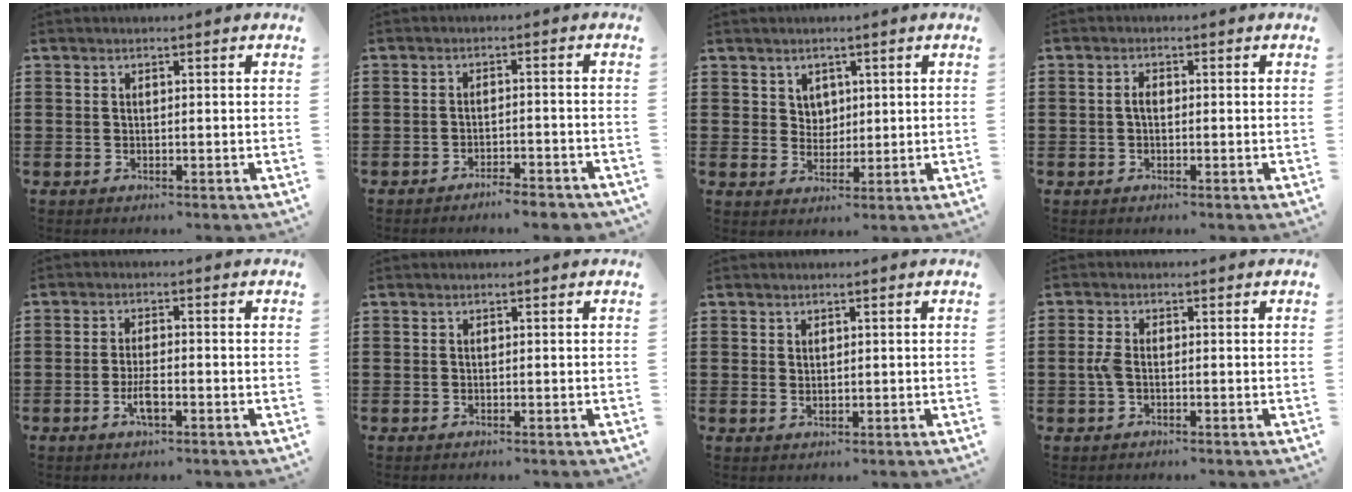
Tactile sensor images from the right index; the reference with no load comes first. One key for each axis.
{"total": 3.0, "fx": -2.9, "fy": 0.0, "fz": 0.6, "tx": -0.011, "ty": 0.002, "tz": -0.060}
{"total": 3.1, "fx": 1.9, "fy": 2.4, "fz": 0.4, "tx": -0.017, "ty": 0.010, "tz": 0.035}
{"total": 1.3, "fx": -0.2, "fy": 0.7, "fz": 1.1, "tx": -0.020, "ty": 0.002, "tz": -0.003}
{"total": 3.7, "fx": -1.4, "fy": 0.9, "fz": 3.2, "tx": -0.070, "ty": -0.003, "tz": -0.029}
{"total": 0.0}
{"total": 1.1, "fx": 0.8, "fy": 0.6, "fz": 0.3, "tx": -0.008, "ty": 0.005, "tz": 0.015}
{"total": 2.4, "fx": -0.4, "fy": 1.2, "fz": 2.0, "tx": -0.054, "ty": -0.003, "tz": -0.012}